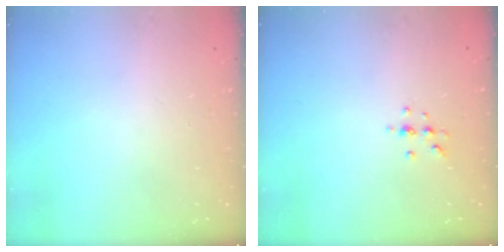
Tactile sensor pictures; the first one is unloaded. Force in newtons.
{"total": 4.3, "press": 4.0, "slide": 1.4}